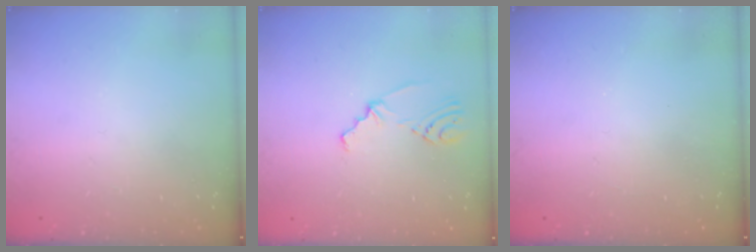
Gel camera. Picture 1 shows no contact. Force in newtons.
{"total": 2.5, "press": 2.1, "slide": 1.4}
{"total": 0.0}